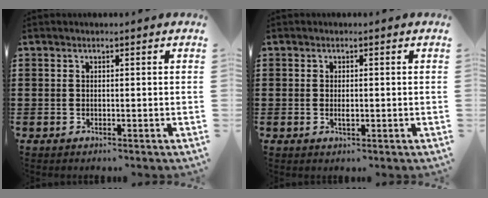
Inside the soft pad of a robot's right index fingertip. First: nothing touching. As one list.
[{"total": 1.3, "force": [-0.1, 0.5, 1.2], "torque": [-0.022, 0.000, -0.002]}]